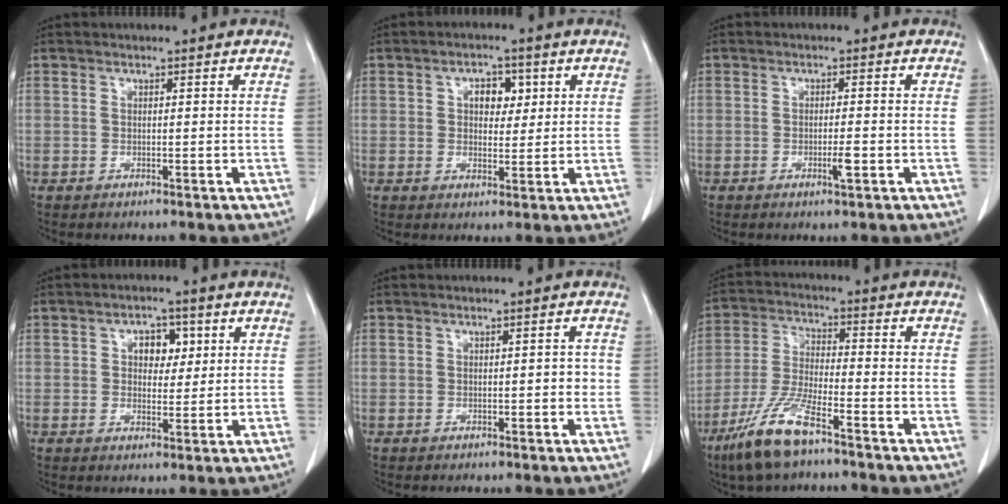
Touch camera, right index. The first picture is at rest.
{"total": 4.3, "force": [1.4, 2.6, 3.1], "torque": [-0.046, 0.010, 0.022]}
{"total": 2.3, "force": [-0.8, 0.0, 2.1], "torque": [-0.039, -0.004, -0.013]}
{"total": 4.5, "force": [1.4, 2.9, 3.2], "torque": [-0.044, 0.011, 0.022]}
{"total": 1.5, "force": [-0.2, 0.8, 1.2], "torque": [-0.012, 0.004, -0.002]}
{"total": 10.4, "force": [-6.9, 1.7, 7.6], "torque": [-0.165, -0.023, -0.135]}